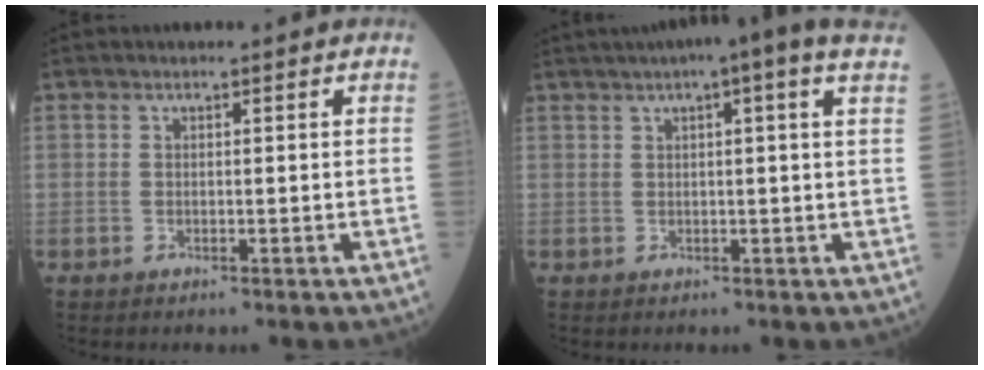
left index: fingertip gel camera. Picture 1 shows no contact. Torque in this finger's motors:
{"motor_torque": [1.04, -1.10, 0.77, 0.20]}